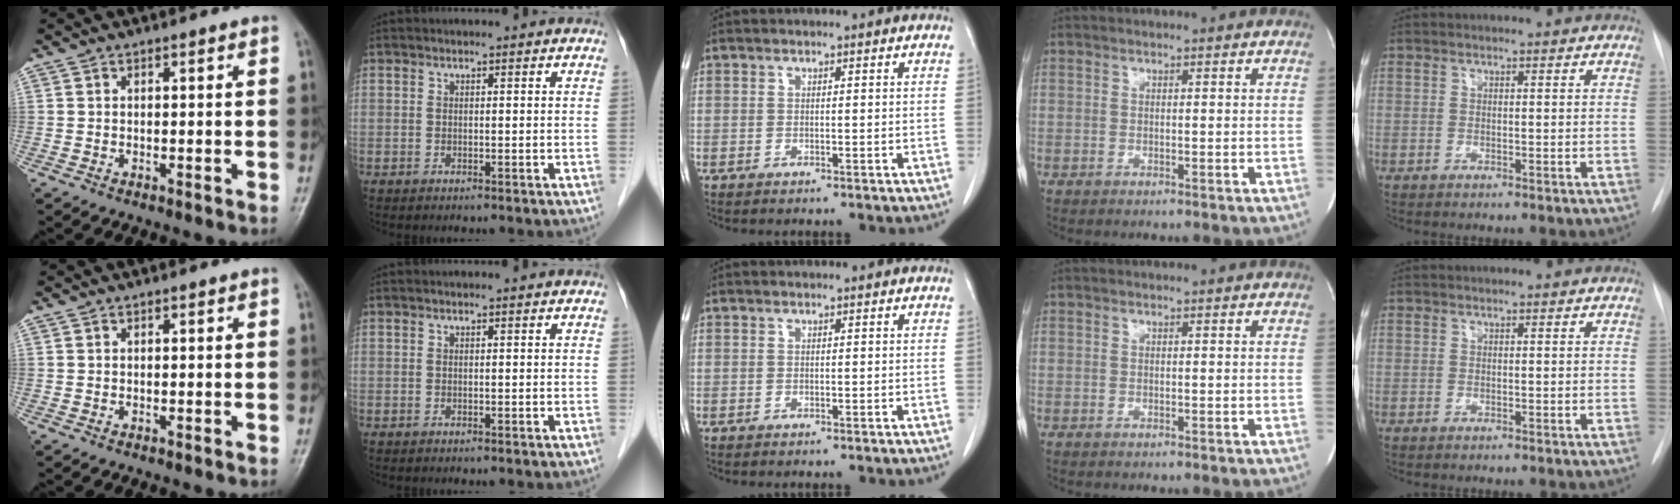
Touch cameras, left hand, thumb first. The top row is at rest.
{}